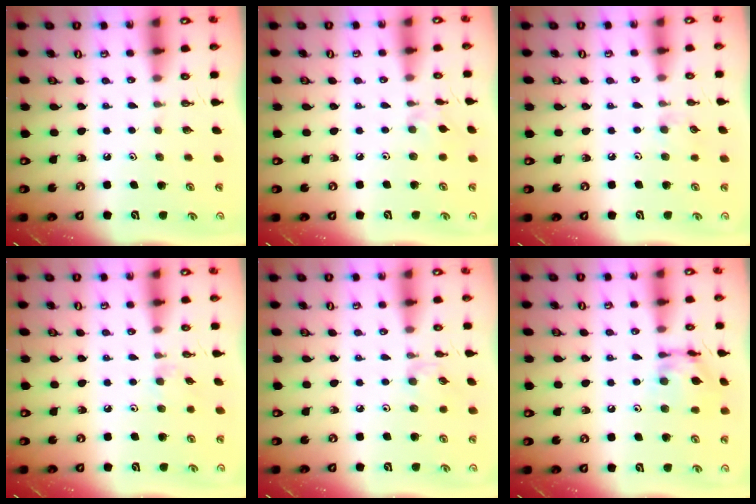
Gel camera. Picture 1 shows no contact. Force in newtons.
{"total": 2.3, "press": 2.3, "slide": 0.4}
{"total": 5.6, "press": 5.6, "slide": 0.6}
{"total": 2.7, "press": 2.6, "slide": 0.4}
{"total": 2.4, "press": 2.4, "slide": 0.3}
{"total": 13.1, "press": 13.1, "slide": 1.1}